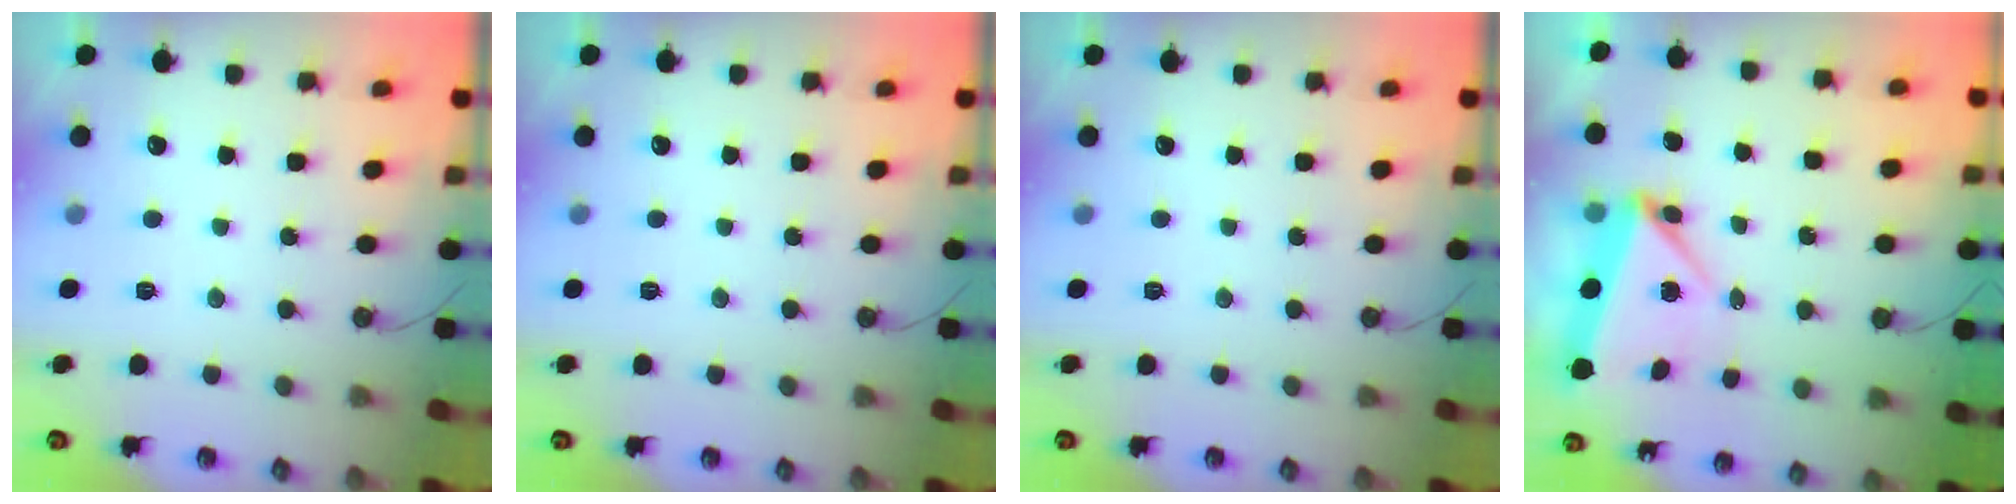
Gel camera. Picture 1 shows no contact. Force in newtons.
{"total": 0.0}
{"total": 0.0}
{"total": 5.7, "press": 5.7, "slide": 0.3}